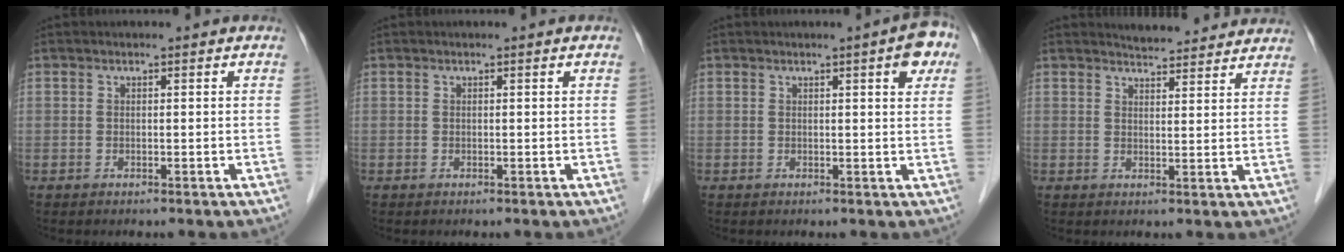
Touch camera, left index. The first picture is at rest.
{"total": 0.0}
{"total": 4.9, "force": [2.3, 1.0, 4.2], "torque": [-0.040, 0.002, 0.022]}
{"total": 8.9, "force": [8.5, 1.7, 1.8], "torque": [-0.017, 0.003, 0.100]}